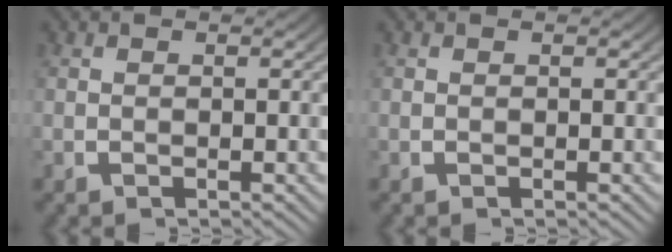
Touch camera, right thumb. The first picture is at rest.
{"total": 0.0}